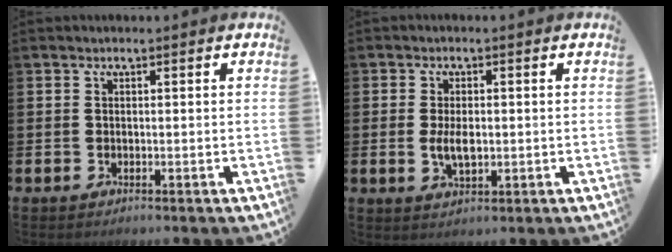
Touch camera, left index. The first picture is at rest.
{"total": 3.6, "force": [-0.1, 1.9, 3.0], "torque": [-0.049, 0.002, -0.004]}